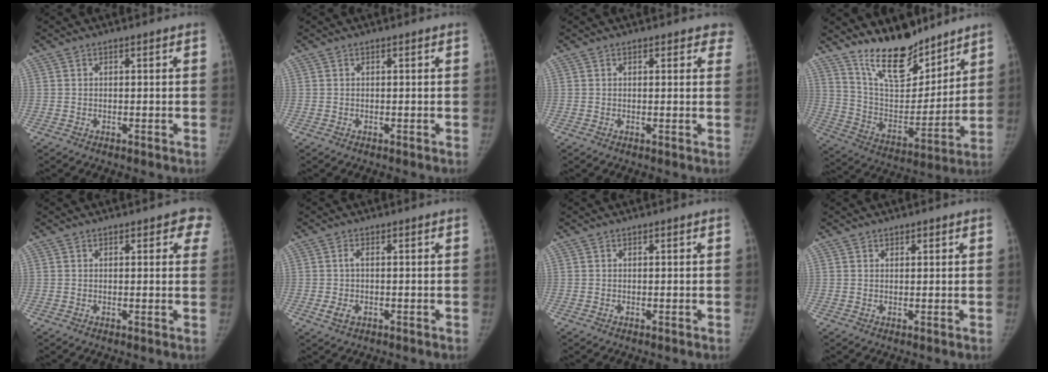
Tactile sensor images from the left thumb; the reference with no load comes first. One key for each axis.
{"total": 0.0}
{"total": 3.2, "fx": 2.6, "fy": 1.5, "fz": 0.9, "tx": 0.026, "ty": -0.006, "tz": 0.014}
{"total": 16.3, "fx": 13.2, "fy": 6.0, "fz": 7.4, "tx": -0.083, "ty": -0.092, "tz": 0.241}
{"total": 4.0, "fx": 2.4, "fy": 2.0, "fz": 2.6, "tx": 0.008, "ty": -0.003, "tz": 0.016}
{"total": 3.0, "fx": -0.6, "fy": 1.6, "fz": 2.5, "tx": -0.058, "ty": 0.005, "tz": -0.011}
{"total": 0.0}
{"total": 1.0, "fx": 0.7, "fy": 0.6, "fz": 0.3, "tx": 0.006, "ty": -0.003, "tz": 0.008}